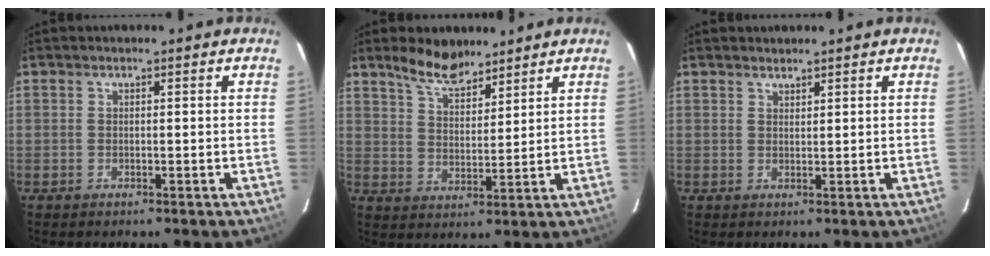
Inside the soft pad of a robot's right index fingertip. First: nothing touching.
{"total": 7.4, "force": [6.1, 2.6, 3.2], "torque": [-0.056, 0.002, 0.114]}
{"total": 1.1, "force": [1.1, 0.3, 0.1], "torque": [-0.004, 0.001, 0.021]}